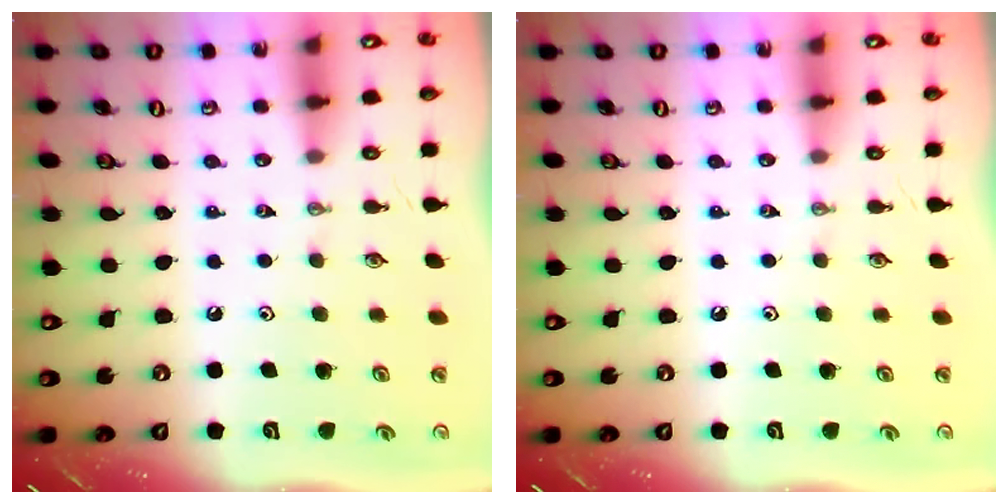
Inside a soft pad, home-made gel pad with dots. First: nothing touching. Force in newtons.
{"total": 0.0}